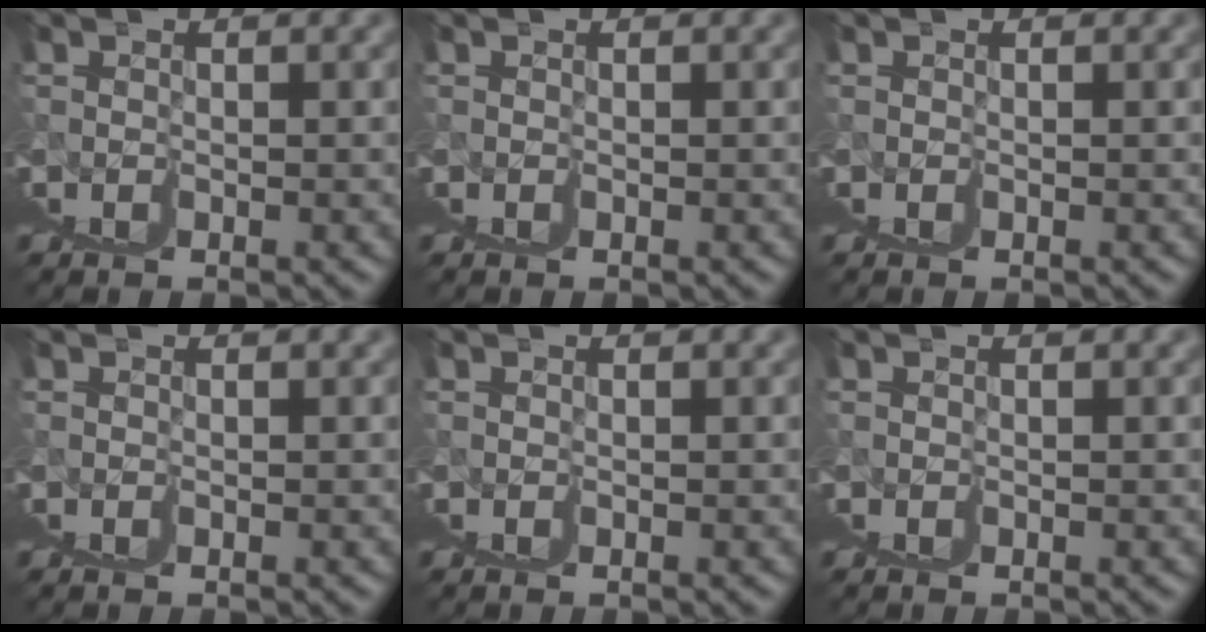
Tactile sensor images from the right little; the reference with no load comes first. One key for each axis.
{"total": 0.0}
{"total": 0.0}
{"total": 0.0}
{"total": 0.0}
{"total": 0.0}